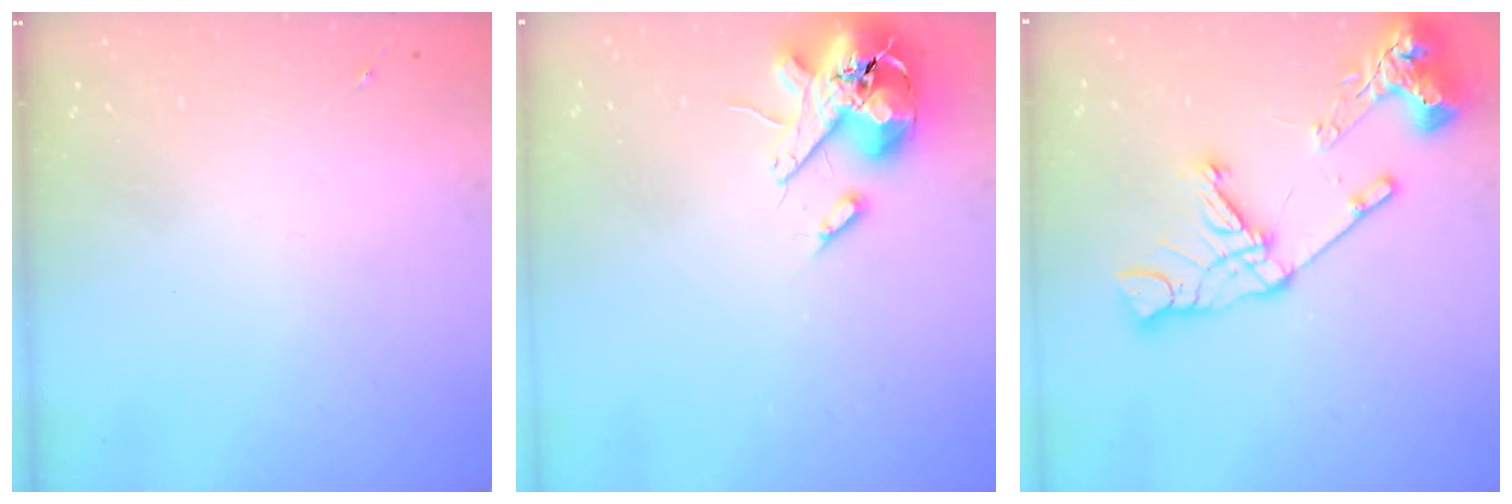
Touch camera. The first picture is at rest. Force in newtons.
{"total": 14.6, "press": 14.4, "slide": 2.4}
{"total": 19.0, "press": 18.8, "slide": 2.2}